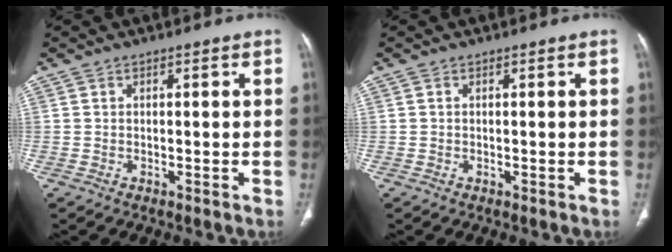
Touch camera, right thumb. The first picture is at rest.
{"total": 0.0}